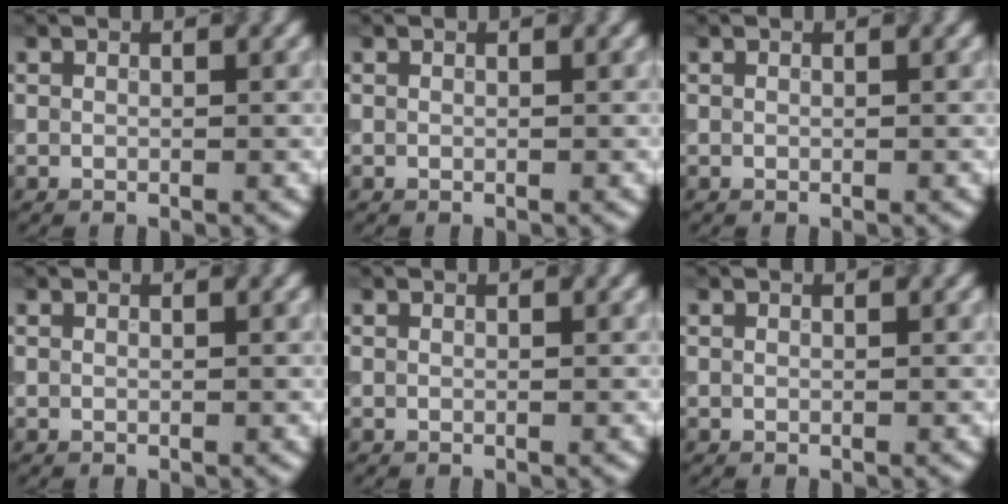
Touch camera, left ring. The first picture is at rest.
{"total": 0.0}
{"total": 0.0}
{"total": 0.0}
{"total": 0.0}
{"total": 0.0}